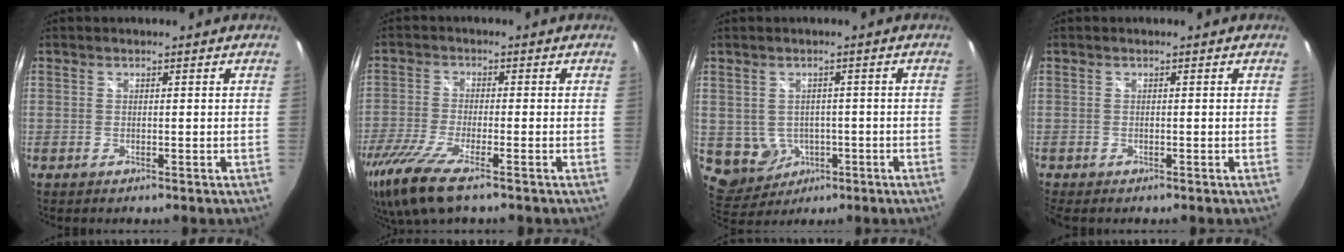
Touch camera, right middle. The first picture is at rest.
{"total": 11.5, "force": [-8.1, 1.8, 8.0], "torque": [-0.186, -0.050, -0.154]}
{"total": 6.7, "force": [-1.7, 6.0, 2.4], "torque": [-0.065, 0.001, -0.007]}
{"total": 1.5, "force": [-1.3, 0.5, 0.6], "torque": [-0.015, -0.012, -0.024]}